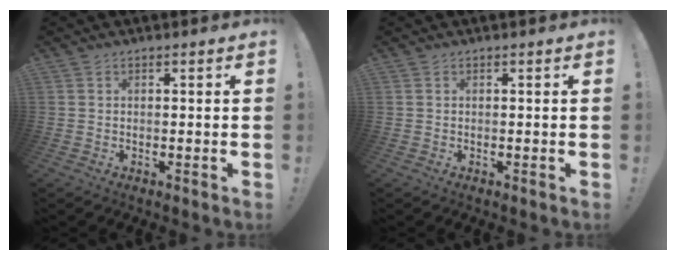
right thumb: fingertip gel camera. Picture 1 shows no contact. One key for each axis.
{"total": 0.0}